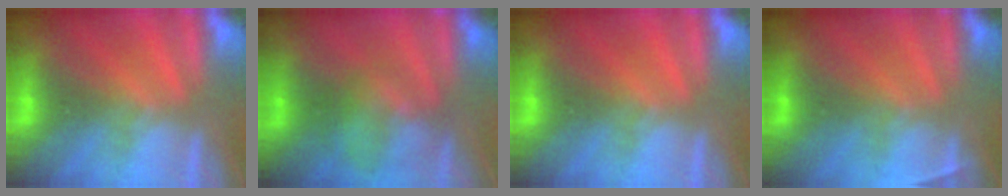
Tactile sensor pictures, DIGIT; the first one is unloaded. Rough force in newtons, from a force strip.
{"total": 2.3}
{"total": 0.0}
{"total": 2.3}